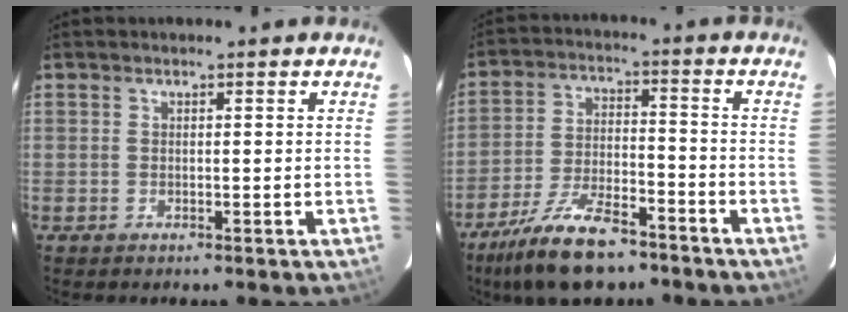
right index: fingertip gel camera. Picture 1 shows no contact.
{"total": 15.0, "force": [-11.3, 5.2, 8.4], "torque": [-0.182, -0.016, -0.199]}